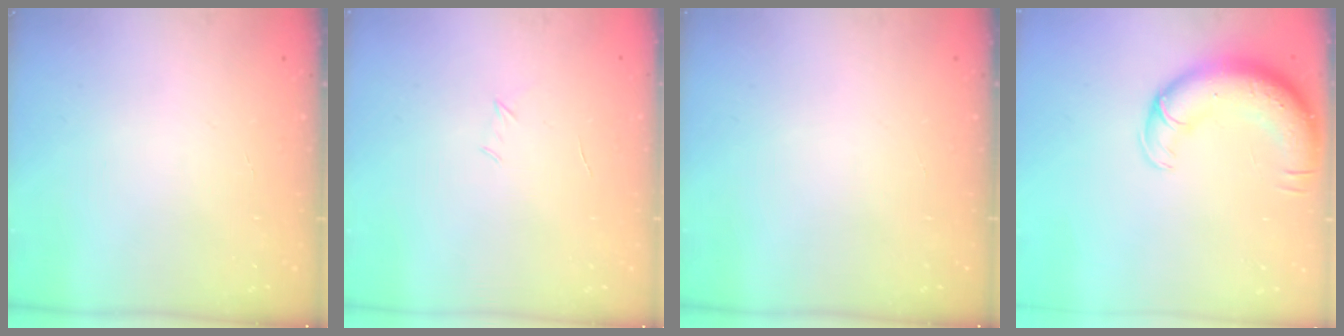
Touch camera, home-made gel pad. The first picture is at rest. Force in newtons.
{"total": 3.0, "press": 2.9, "slide": 0.8}
{"total": 0.0}
{"total": 14.4, "press": 14.0, "slide": 3.4}